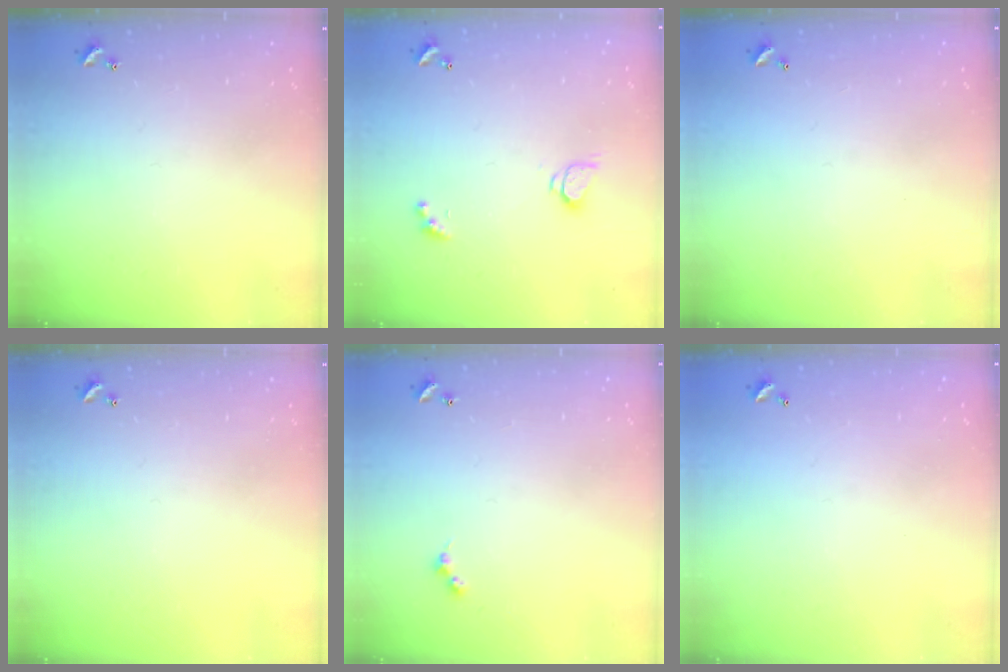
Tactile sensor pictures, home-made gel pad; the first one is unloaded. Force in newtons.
{"total": 1.9, "press": 1.8, "slide": 0.3}
{"total": 2.9, "press": 2.9, "slide": 0.1}
{"total": 0.0}
{"total": 1.5, "press": 1.5, "slide": 0.3}
{"total": 2.9, "press": 2.9, "slide": 0.1}